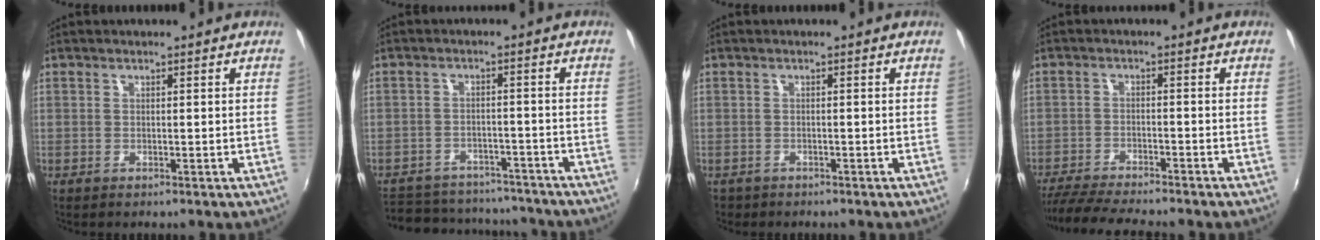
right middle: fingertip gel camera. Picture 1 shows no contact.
{"total": 19.2, "force": [-16.3, 7.6, 6.6], "torque": [-0.151, 0.015, -0.213]}
{"total": 2.0, "force": [-1.4, 1.3, 0.4], "torque": [-0.013, -0.005, -0.022]}
{"total": 11.0, "force": [-9.9, 0.8, 4.7], "torque": [-0.114, -0.022, -0.165]}